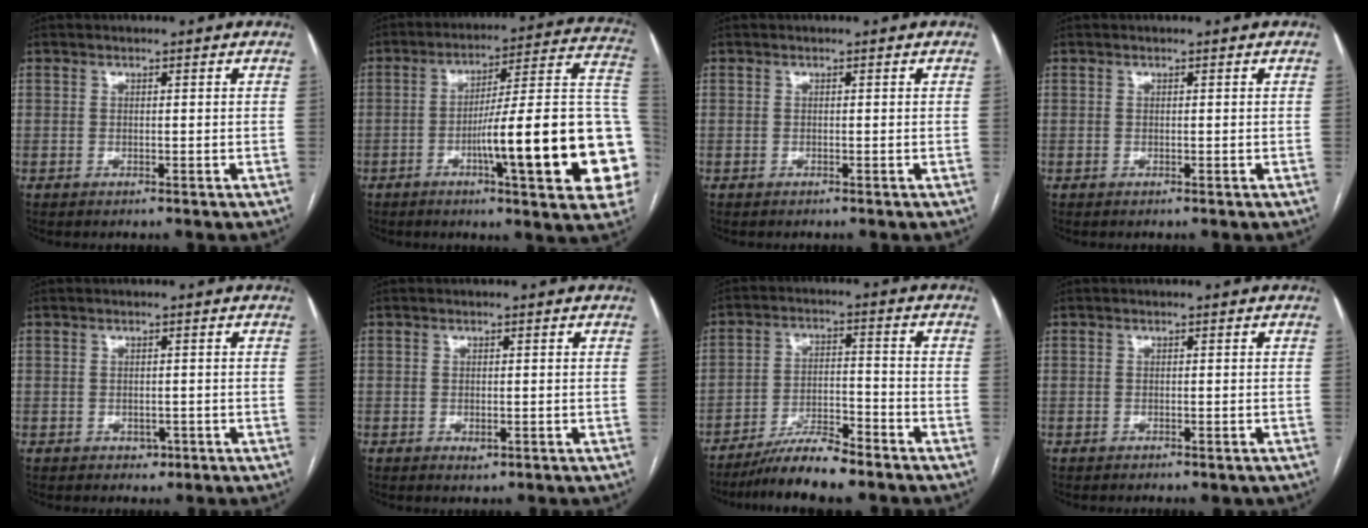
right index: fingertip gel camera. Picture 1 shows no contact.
{"total": 24.2, "force": [-5.7, 1.8, 23.4], "torque": [-0.232, 0.016, -0.080]}
{"total": 0.0}
{"total": 0.0}
{"total": 1.5, "force": [-0.7, 1.2, 0.6], "torque": [-0.005, 0.004, -0.005]}
{"total": 1.2, "force": [-0.5, 0.6, 0.8], "torque": [-0.012, -0.001, -0.003]}
{"total": 8.3, "force": [-7.1, 0.8, 4.1], "torque": [-0.072, -0.009, -0.127]}
{"total": 1.9, "force": [-1.5, 0.9, 0.8], "torque": [-0.009, -0.001, -0.013]}